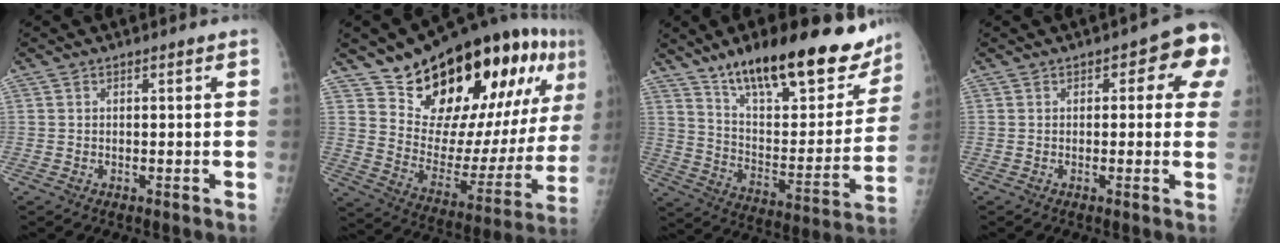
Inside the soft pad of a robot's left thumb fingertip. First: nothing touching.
{"total": 29.3, "force": [16.5, 12.3, 20.9], "torque": [-0.272, -0.051, 0.264]}
{"total": 27.5, "force": [19.8, 9.6, 16.5], "torque": [-0.203, -0.079, 0.301]}
{"total": 7.6, "force": [2.0, 3.9, 6.2], "torque": [-0.029, 0.010, 0.010]}